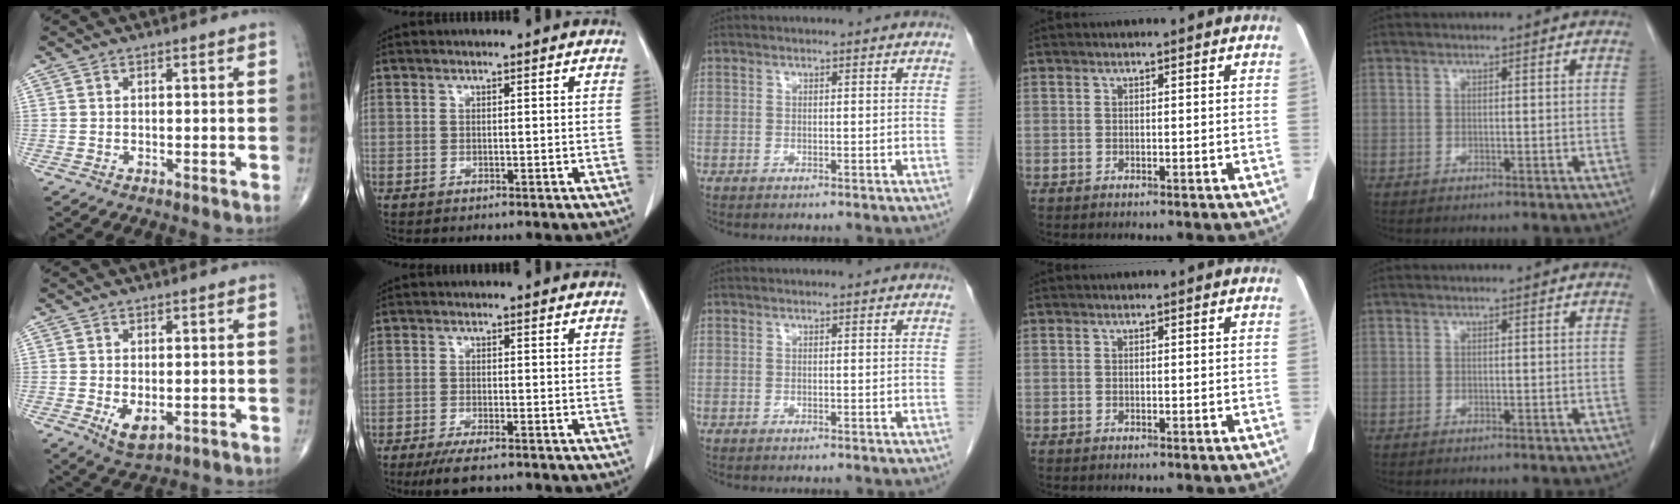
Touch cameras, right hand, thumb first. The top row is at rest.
{"thumb": {"total": 4.8, "force": [-1.0, 2.5, 3.9], "torque": [-0.063, -0.012, -0.008]}, "index": {"total": 5.9, "force": [-4.6, 1.1, 3.5], "torque": [-0.058, -0.011, -0.072]}}